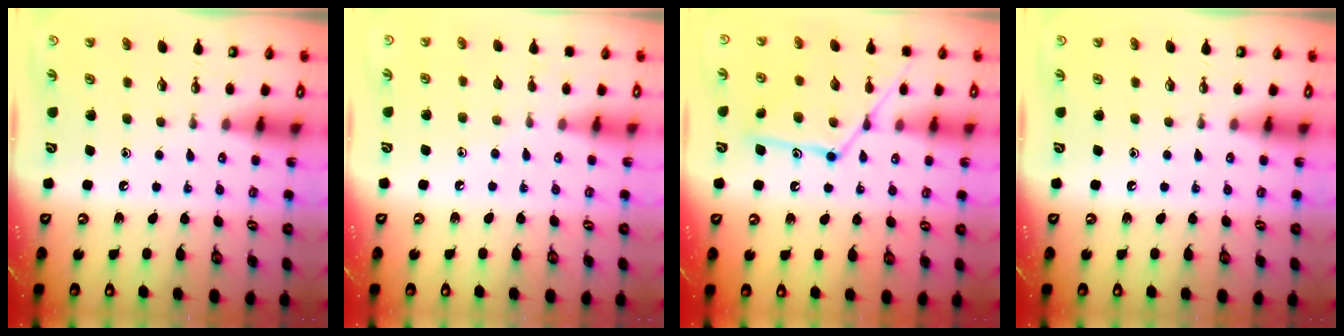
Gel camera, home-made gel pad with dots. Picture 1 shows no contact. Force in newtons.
{"total": 4.3, "press": 4.2, "slide": 0.4}
{"total": 12.9, "press": 12.8, "slide": 0.6}
{"total": 0.0}